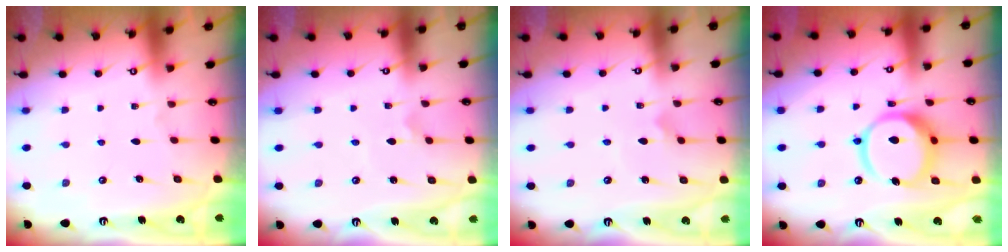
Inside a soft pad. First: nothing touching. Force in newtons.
{"total": 1.7, "press": 1.7, "slide": 0.1}
{"total": 3.4, "press": 3.4, "slide": 0.3}
{"total": 15.3, "press": 15.1, "slide": 1.8}